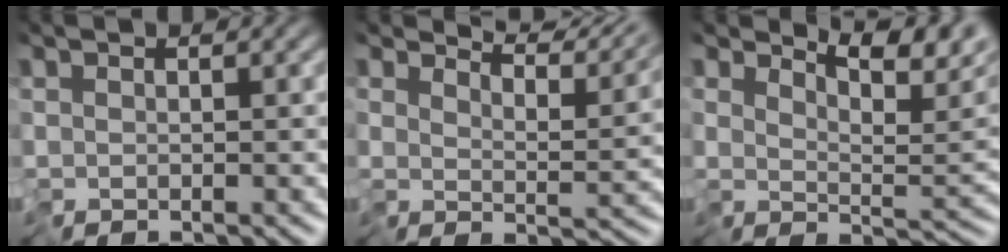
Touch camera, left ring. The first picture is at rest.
{"total": 6.2, "force": [6.0, 0.0, 1.3], "torque": [-0.017, 0.010, 0.085]}
{"total": 6.4, "force": [5.5, 0.9, 3.2], "torque": [-0.034, 0.008, 0.089]}